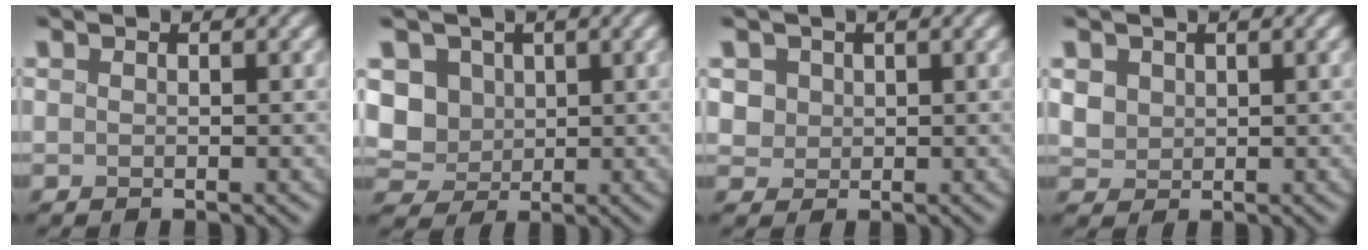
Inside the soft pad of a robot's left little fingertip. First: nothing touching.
{"total": 5.5, "force": [0.4, 4.8, 2.6], "torque": [-0.064, 0.009, -0.007]}
{"total": 1.6, "force": [0.3, 1.5, 0.4], "torque": [-0.015, -0.010, 0.014]}
{"total": 2.0, "force": [0.5, 1.7, 0.8], "torque": [-0.024, -0.003, 0.012]}